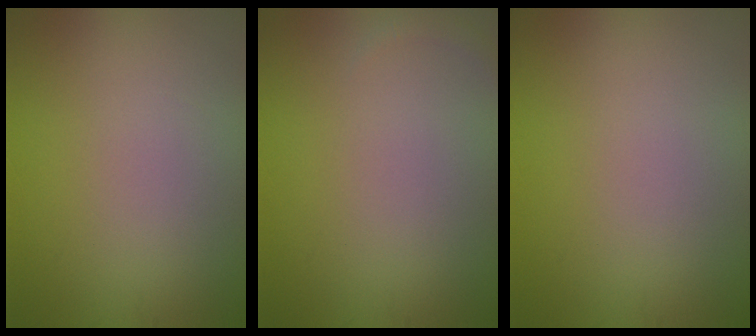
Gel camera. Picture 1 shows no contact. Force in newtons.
{"total": 0.6, "press": 0.6, "slide": 0.1}
{"total": 0.0}